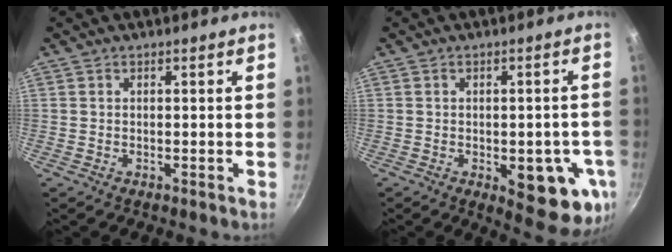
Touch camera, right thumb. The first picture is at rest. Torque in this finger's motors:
{"motor_torque": [1.61, 1.42, -0.07, -0.04, 0.20]}